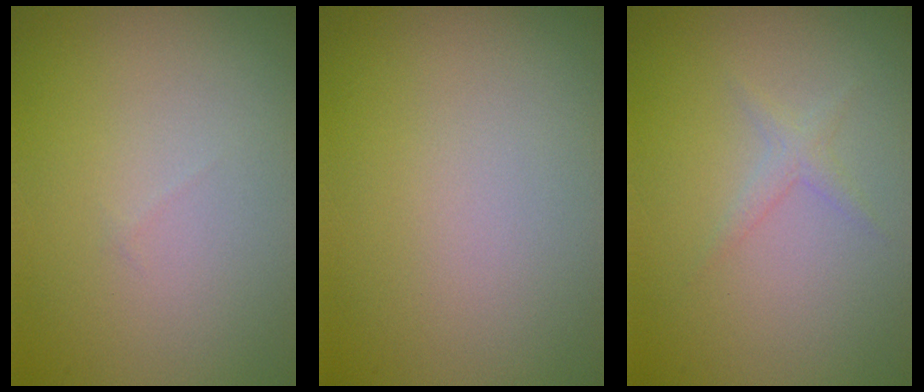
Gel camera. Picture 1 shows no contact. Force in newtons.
{"total": 0.0}
{"total": 1.1, "press": 1.1, "slide": 0.1}